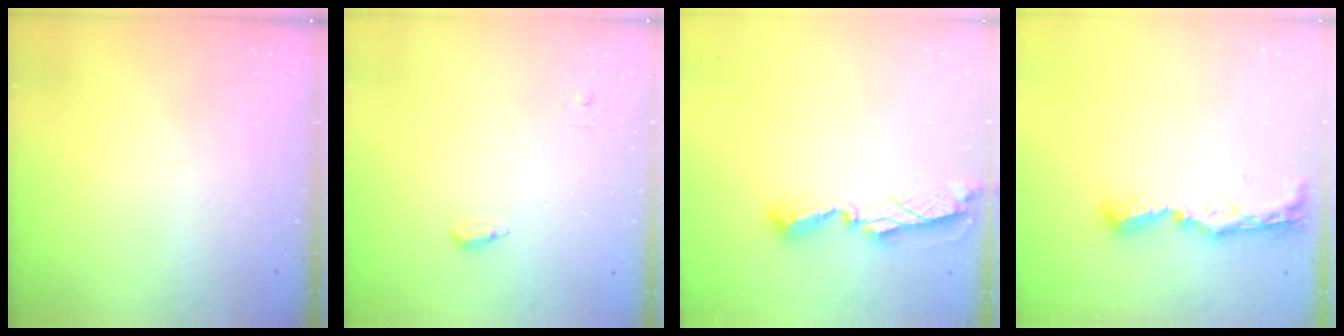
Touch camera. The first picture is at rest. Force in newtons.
{"total": 4.9, "press": 4.8, "slide": 1.0}
{"total": 7.7, "press": 7.7, "slide": 0.7}
{"total": 8.7, "press": 8.7, "slide": 0.3}